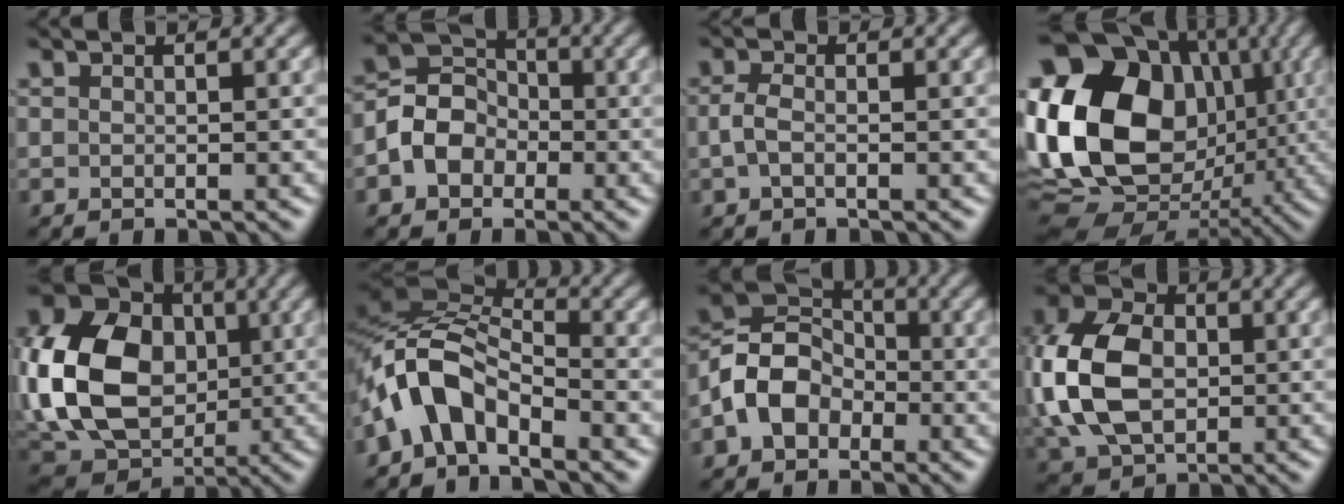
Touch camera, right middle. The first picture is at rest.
{"total": 4.4, "force": [-1.4, 3.6, 2.2], "torque": [-0.034, 0.008, -0.032]}
{"total": 1.5, "force": [-0.3, 0.8, 1.3], "torque": [-0.035, 0.000, -0.008]}
{"total": 19.9, "force": [2.2, 15.6, 12.2], "torque": [-0.264, 0.021, 0.046]}
{"total": 13.9, "force": [0.5, 10.8, 8.8], "torque": [-0.206, 0.011, -0.004]}
{"total": 6.2, "force": [-3.6, 3.1, 4.0], "torque": [-0.073, 0.014, -0.086]}
{"total": 5.6, "force": [-2.0, 4.2, 3.1], "torque": [-0.058, 0.010, -0.047]}
{"total": 10.8, "force": [0.1, 7.7, 7.6], "torque": [-0.188, 0.014, -0.007]}